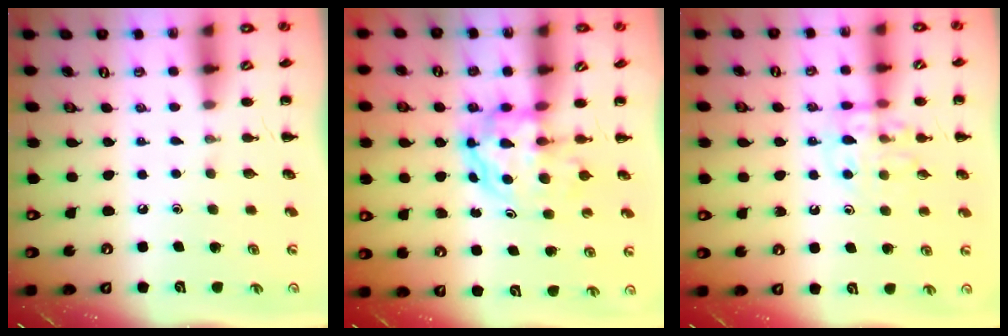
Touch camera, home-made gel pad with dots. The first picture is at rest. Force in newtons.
{"total": 5.0, "press": 4.9, "slide": 1.2}
{"total": 12.1, "press": 12.0, "slide": 1.4}